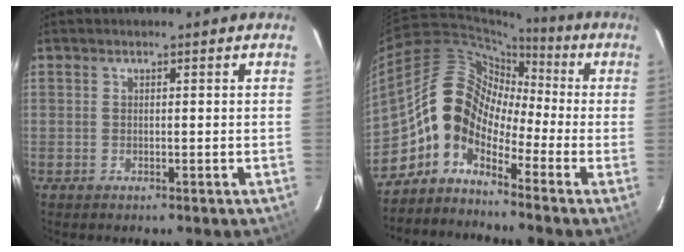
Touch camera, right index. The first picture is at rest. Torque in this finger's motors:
{"motor_torque": [1.15, -0.99, 0.79, 0.16]}